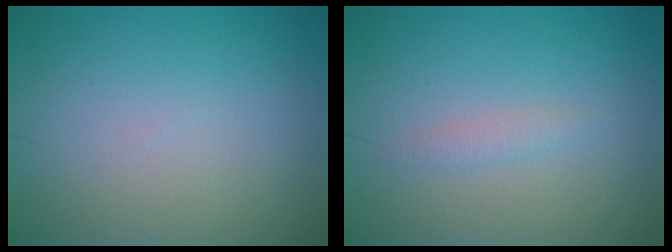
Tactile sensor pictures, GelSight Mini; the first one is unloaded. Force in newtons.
{"total": 1.1, "press": 1.1, "slide": 0.1}